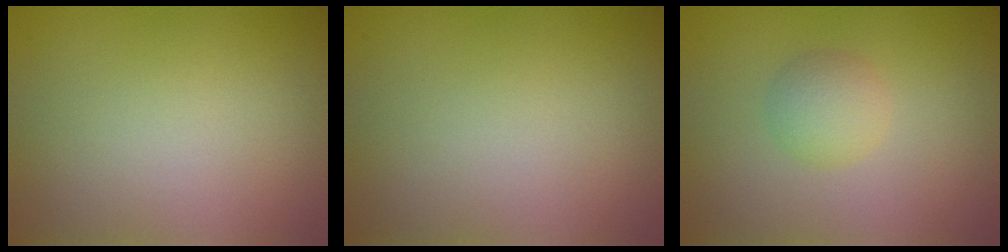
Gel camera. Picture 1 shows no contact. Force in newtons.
{"total": 0.0}
{"total": 2.2, "press": 2.2, "slide": 0.1}